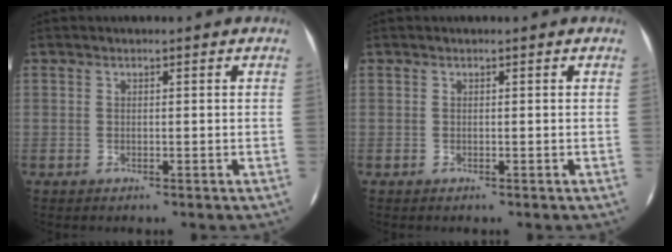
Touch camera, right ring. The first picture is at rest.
{"total": 0.0}